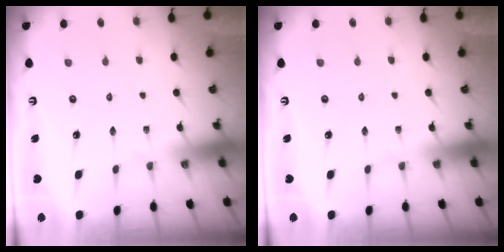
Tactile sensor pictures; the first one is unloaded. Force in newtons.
{"total": 0.0}